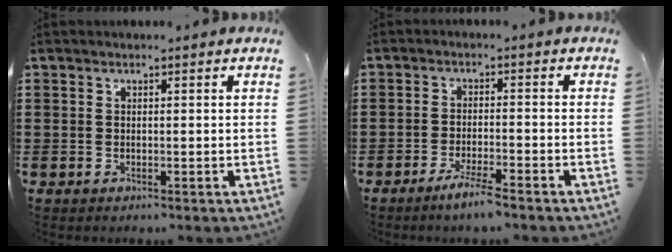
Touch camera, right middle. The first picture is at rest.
{"total": 3.8, "force": [-2.9, 0.0, 2.4], "torque": [-0.044, -0.002, -0.053]}